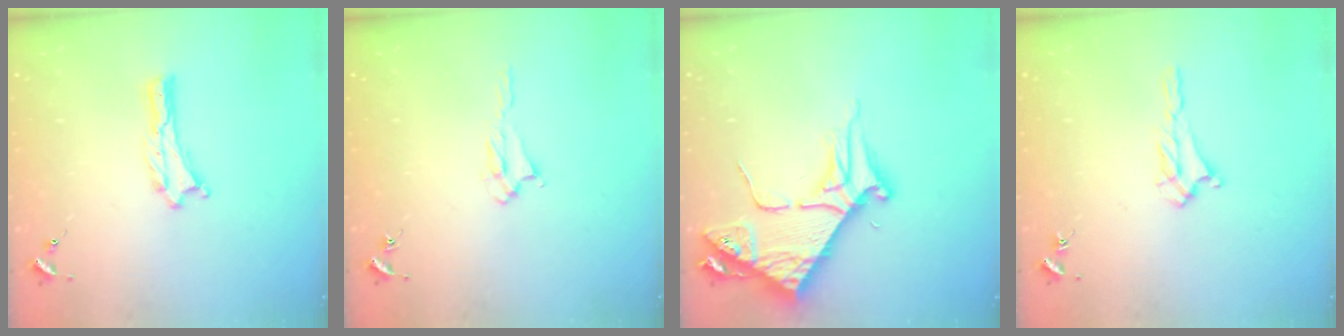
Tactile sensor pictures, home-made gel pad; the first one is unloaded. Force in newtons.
{"total": 2.1, "press": 2.0, "slide": 0.3}
{"total": 9.4, "press": 9.3, "slide": 1.1}
{"total": 2.0, "press": 2.0, "slide": 0.5}